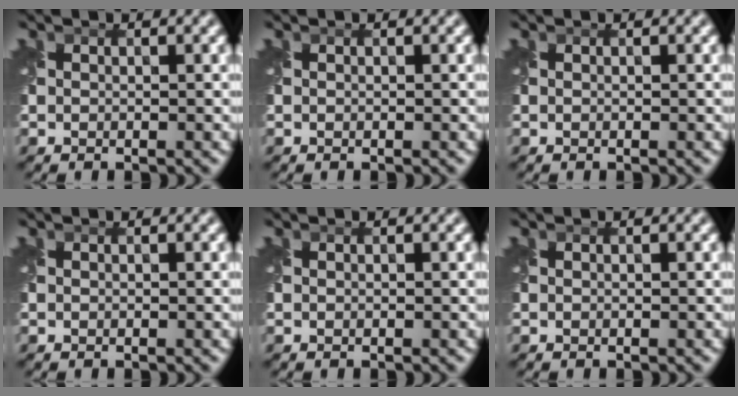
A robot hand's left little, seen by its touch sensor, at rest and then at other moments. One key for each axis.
{"total": 0.0}
{"total": 0.0}
{"total": 0.0}
{"total": 0.0}
{"total": 0.0}